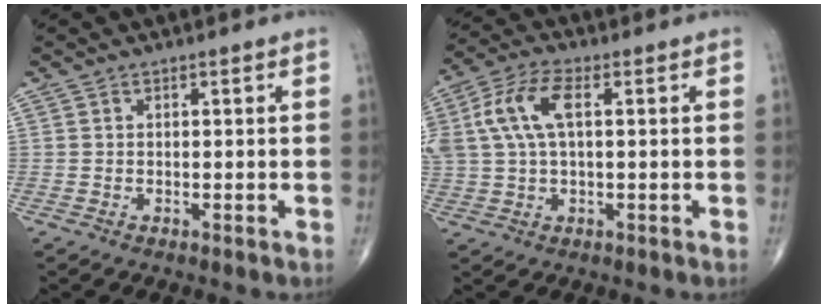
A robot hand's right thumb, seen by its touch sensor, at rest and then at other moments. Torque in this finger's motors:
{"motor_torque": [0.29, 0.58, 1.37, 0.37, 0.43]}